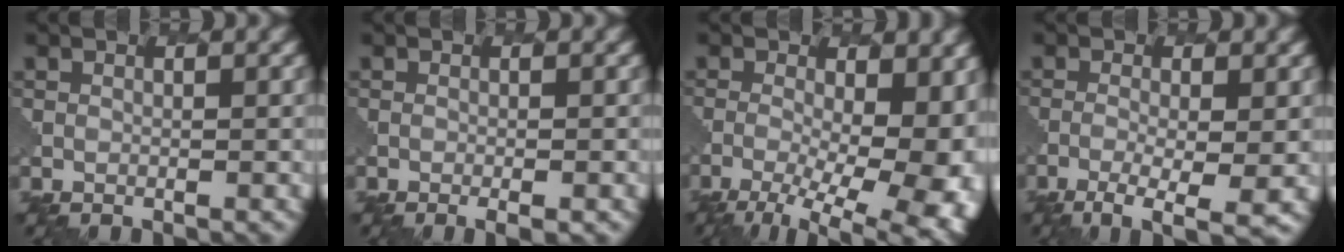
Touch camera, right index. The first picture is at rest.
{"total": 1.7, "force": [-0.7, 0.5, 1.4], "torque": [-0.009, 0.001, -0.007]}
{"total": 13.8, "force": [-3.3, 6.7, 11.7], "torque": [-0.163, -0.023, -0.032]}
{"total": 4.5, "force": [-2.1, 1.2, 3.9], "torque": [-0.071, -0.009, -0.035]}